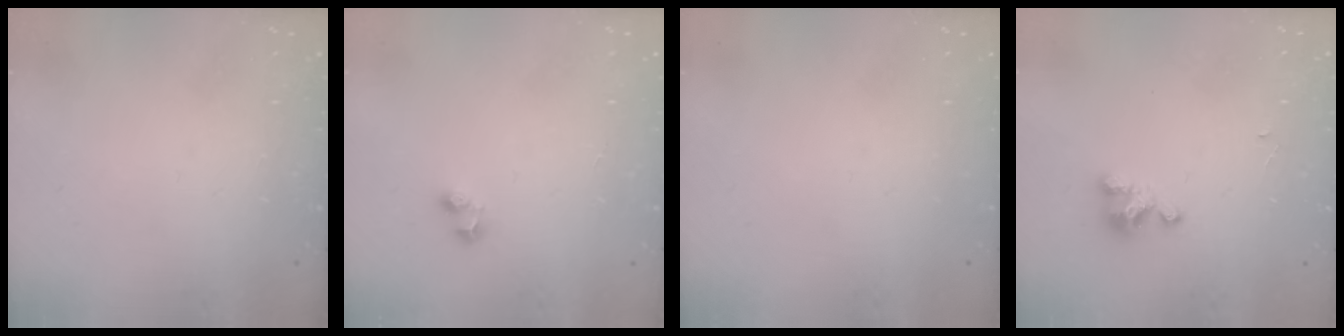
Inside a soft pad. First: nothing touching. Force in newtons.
{"total": 3.7, "press": 3.6, "slide": 1.1}
{"total": 0.0}
{"total": 3.2, "press": 3.2, "slide": 0.3}